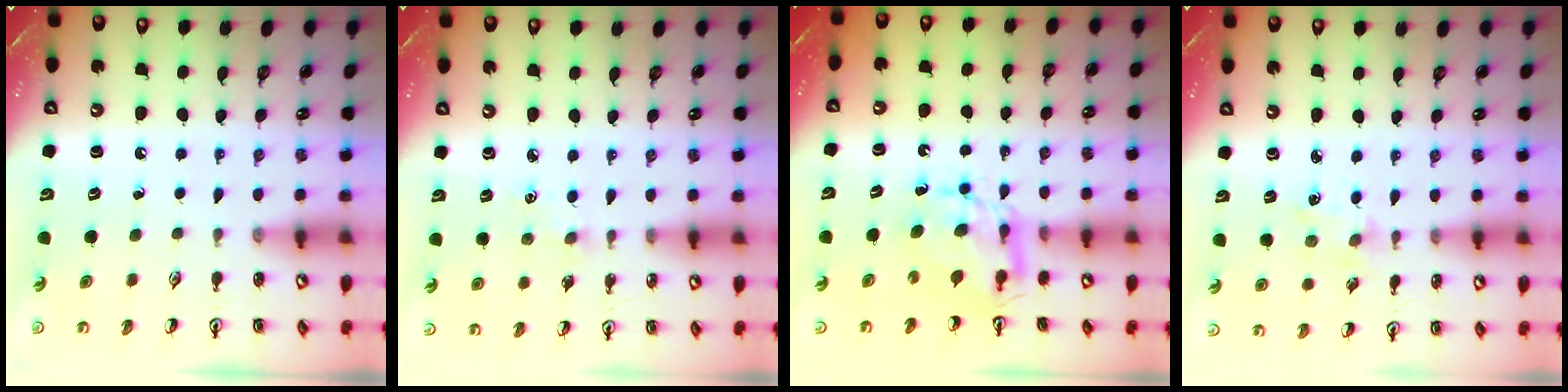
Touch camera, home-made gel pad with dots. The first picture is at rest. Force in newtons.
{"total": 2.0, "press": 2.0, "slide": 0.3}
{"total": 6.8, "press": 6.8, "slide": 0.2}
{"total": 2.9, "press": 2.8, "slide": 0.4}